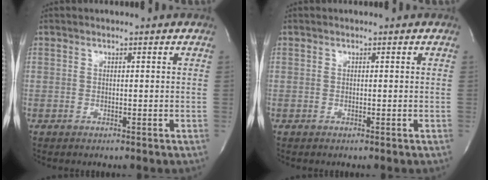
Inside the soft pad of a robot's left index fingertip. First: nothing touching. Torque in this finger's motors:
{"motor_torque": [0.00, 0.00, 0.00, 0.00]}